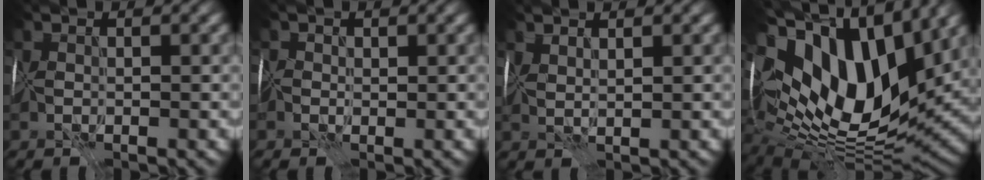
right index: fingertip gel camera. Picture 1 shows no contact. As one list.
[{"total": 1.2, "force": [0.1, 1.2, -0.2], "torque": [0.022, 0.018, -0.002]}, {"total": 2.1, "force": [1.9, -0.8, -0.3], "torque": [0.003, 0.008, 0.044]}, {"total": 16.3, "force": [6.8, 8.5, 12.2], "torque": [-0.243, 0.024, 0.119]}]